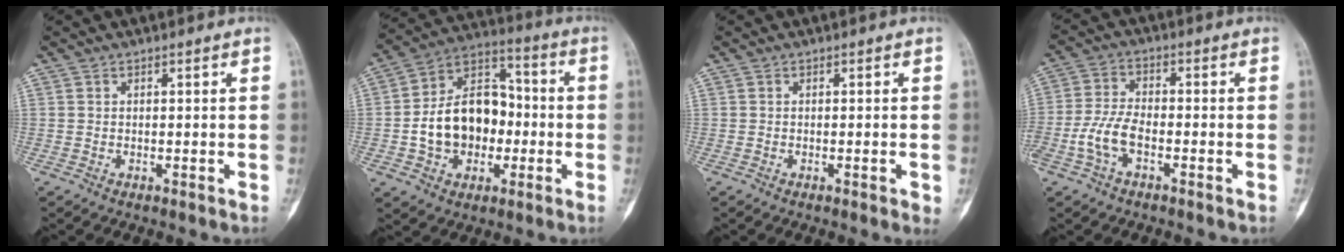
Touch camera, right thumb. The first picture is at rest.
{"total": 16.9, "force": [-2.3, 12.3, 11.4], "torque": [-0.153, 0.043, -0.039]}
{"total": 1.6, "force": [-0.4, 0.5, 1.5], "torque": [-0.014, -0.003, -0.005]}
{"total": 7.2, "force": [-2.7, 3.9, 5.4], "torque": [-0.117, 0.022, -0.061]}